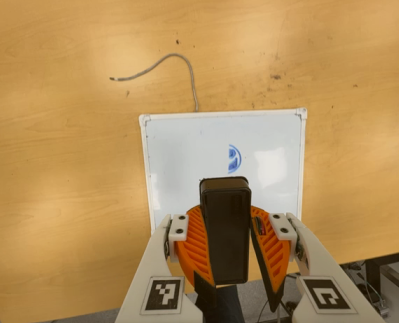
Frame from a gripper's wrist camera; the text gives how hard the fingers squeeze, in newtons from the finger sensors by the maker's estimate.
{"total": 10.8, "left": 10.1, "right": 11.5}